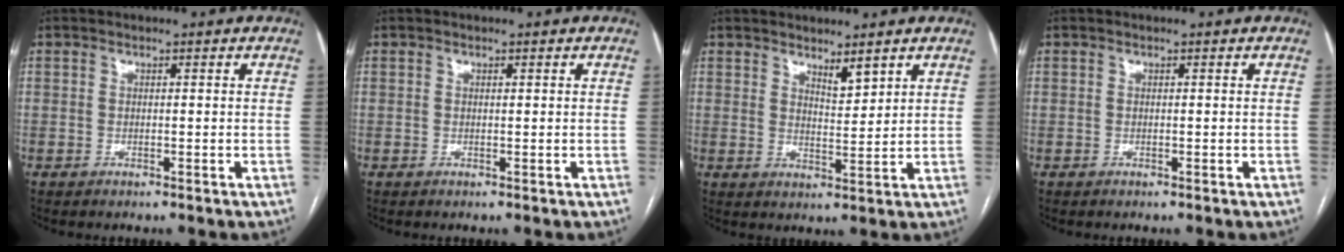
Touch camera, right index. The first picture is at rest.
{"total": 0.0}
{"total": 3.2, "force": [2.6, 0.6, 1.8], "torque": [-0.034, -0.013, 0.049]}
{"total": 0.0}